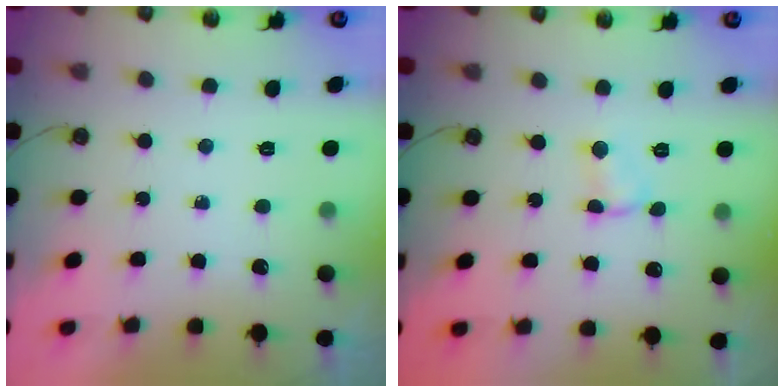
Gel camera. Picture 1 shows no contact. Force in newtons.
{"total": 3.5, "press": 3.5, "slide": 0.4}